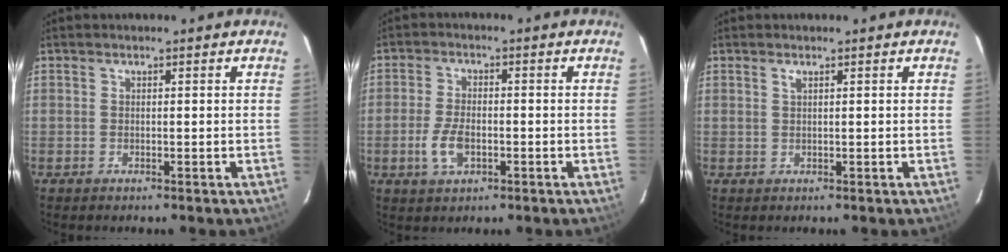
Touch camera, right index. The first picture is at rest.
{"total": 5.7, "force": [-1.9, 3.1, 4.4], "torque": [-0.099, -0.003, -0.034]}
{"total": 0.6, "force": [0.4, 0.1, 0.5], "torque": [-0.009, 0.003, 0.007]}